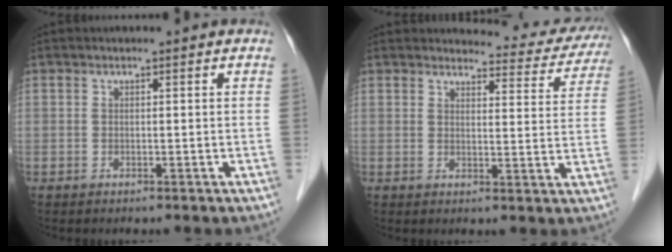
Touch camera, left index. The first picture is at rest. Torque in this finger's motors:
{"motor_torque": [0.19, -0.76, -0.02, -0.03]}